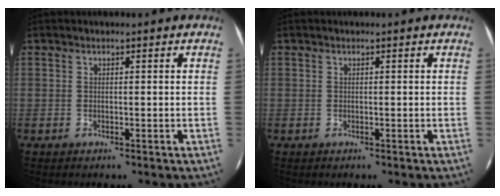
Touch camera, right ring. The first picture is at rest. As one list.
[{"total": 0.0}]